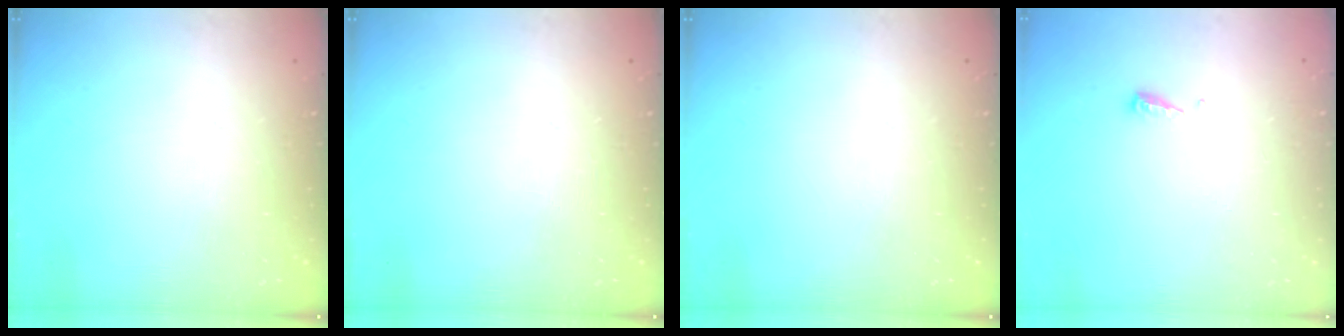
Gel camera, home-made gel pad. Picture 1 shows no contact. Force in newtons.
{"total": 0.0}
{"total": 0.0}
{"total": 5.3, "press": 5.3, "slide": 0.5}